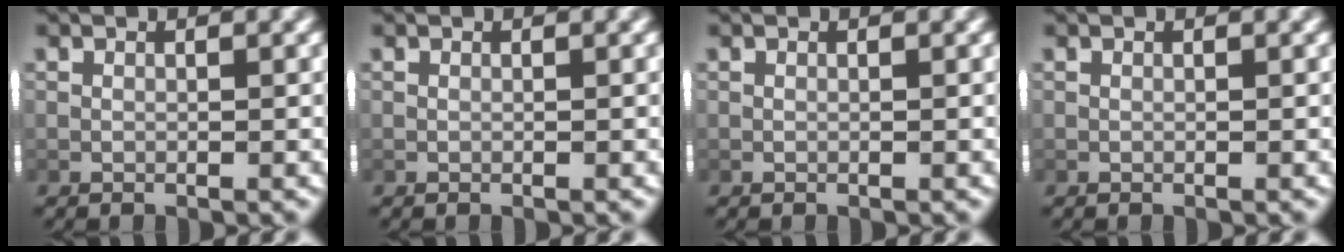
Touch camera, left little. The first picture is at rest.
{"total": 0.0}
{"total": 0.0}
{"total": 0.0}